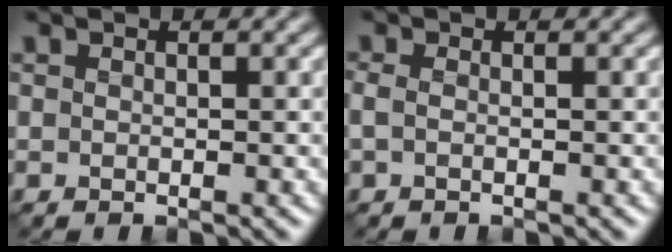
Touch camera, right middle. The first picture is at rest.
{"total": 1.2, "force": [-0.2, 0.7, 0.9], "torque": [-0.026, -0.001, -0.009]}